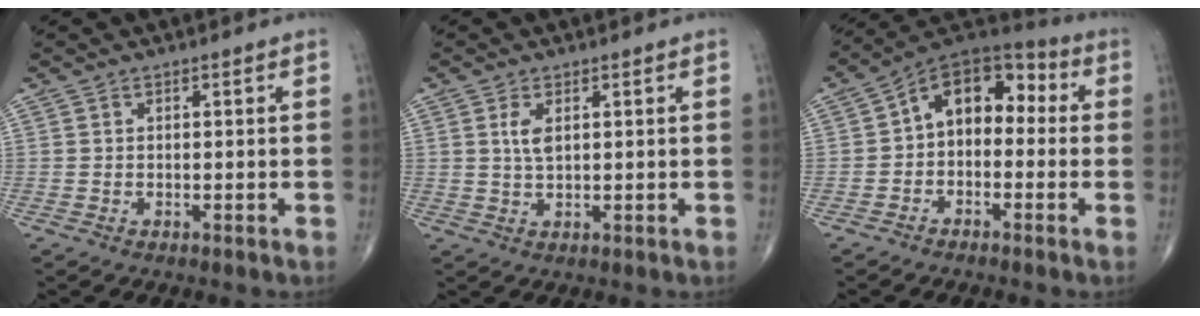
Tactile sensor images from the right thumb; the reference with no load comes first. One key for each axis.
{"total": 3.0, "fx": 1.0, "fy": 1.3, "fz": 2.5, "tx": -0.052, "ty": -0.003, "tz": 0.024}
{"total": 11.7, "fx": 0.2, "fy": 7.8, "fz": 8.7, "tx": -0.094, "ty": 0.046, "tz": -0.018}